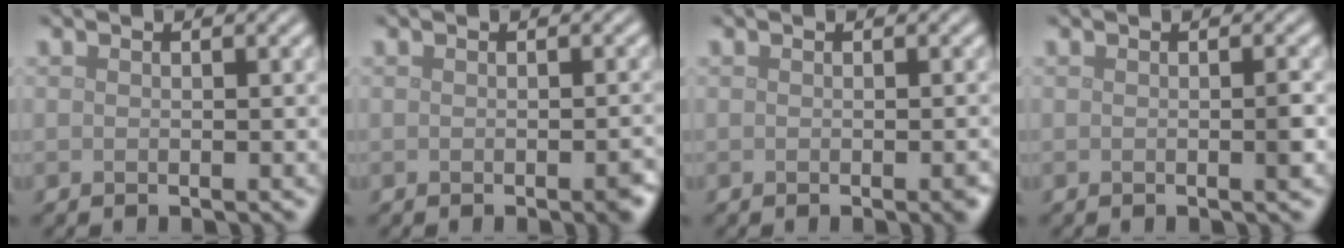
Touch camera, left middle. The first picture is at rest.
{"total": 1.4, "force": [-0.7, 0.3, 1.2], "torque": [-0.012, -0.003, -0.006]}
{"total": 1.2, "force": [-0.4, 0.2, 1.1], "torque": [-0.010, -0.001, -0.005]}
{"total": 0.8, "force": [0.0, 0.0, 0.8], "torque": [-0.013, 0.000, -0.001]}